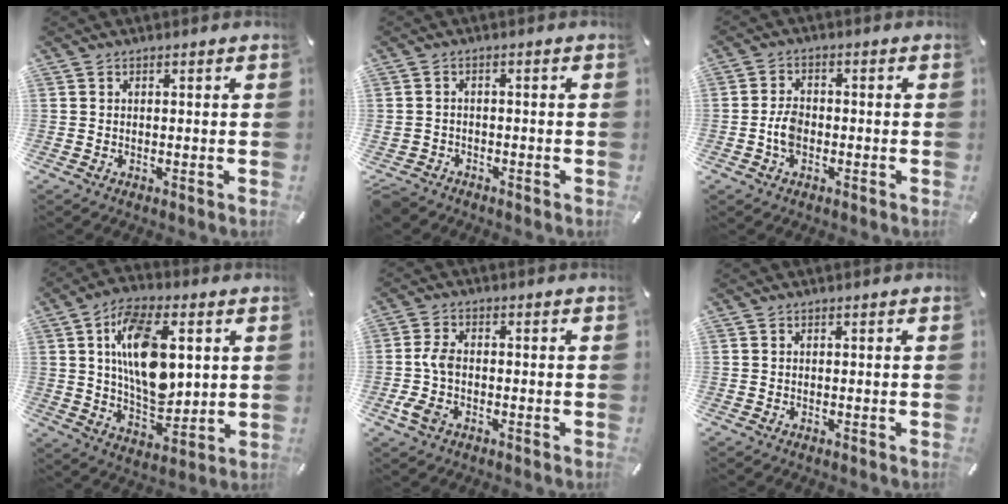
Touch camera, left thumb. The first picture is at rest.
{"total": 2.8, "force": [-2.0, 1.9, 0.6], "torque": [-0.027, 0.008, -0.045]}
{"total": 4.4, "force": [-1.1, 2.9, 3.1], "torque": [-0.069, 0.005, -0.023]}
{"total": 16.7, "force": [3.9, 9.5, 13.1], "torque": [-0.253, 0.002, 0.064]}
{"total": 5.4, "force": [-1.4, 3.3, 4.1], "torque": [-0.096, 0.002, -0.029]}
{"total": 0.0}